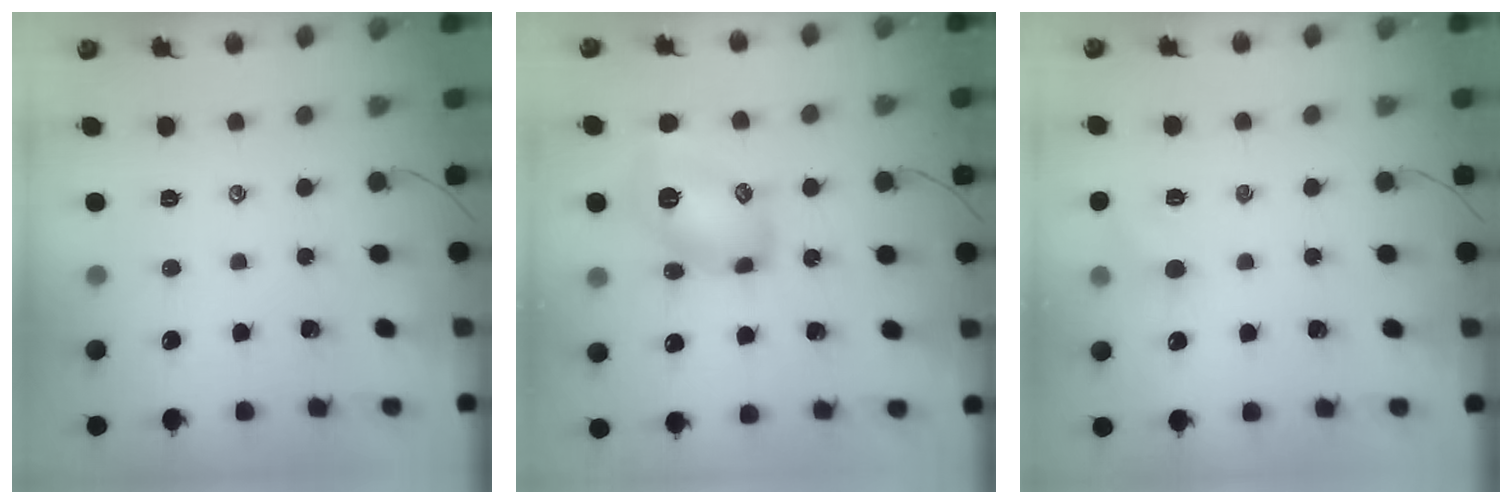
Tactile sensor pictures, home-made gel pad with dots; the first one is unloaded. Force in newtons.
{"total": 13.2, "press": 13.1, "slide": 0.7}
{"total": 5.7, "press": 5.4, "slide": 1.8}